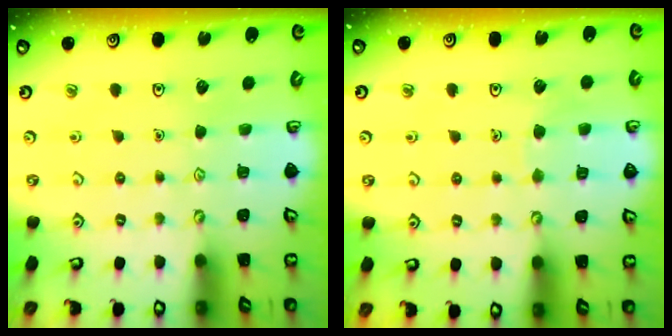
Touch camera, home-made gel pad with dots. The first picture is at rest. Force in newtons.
{"total": 4.1, "press": 4.1, "slide": 0.3}